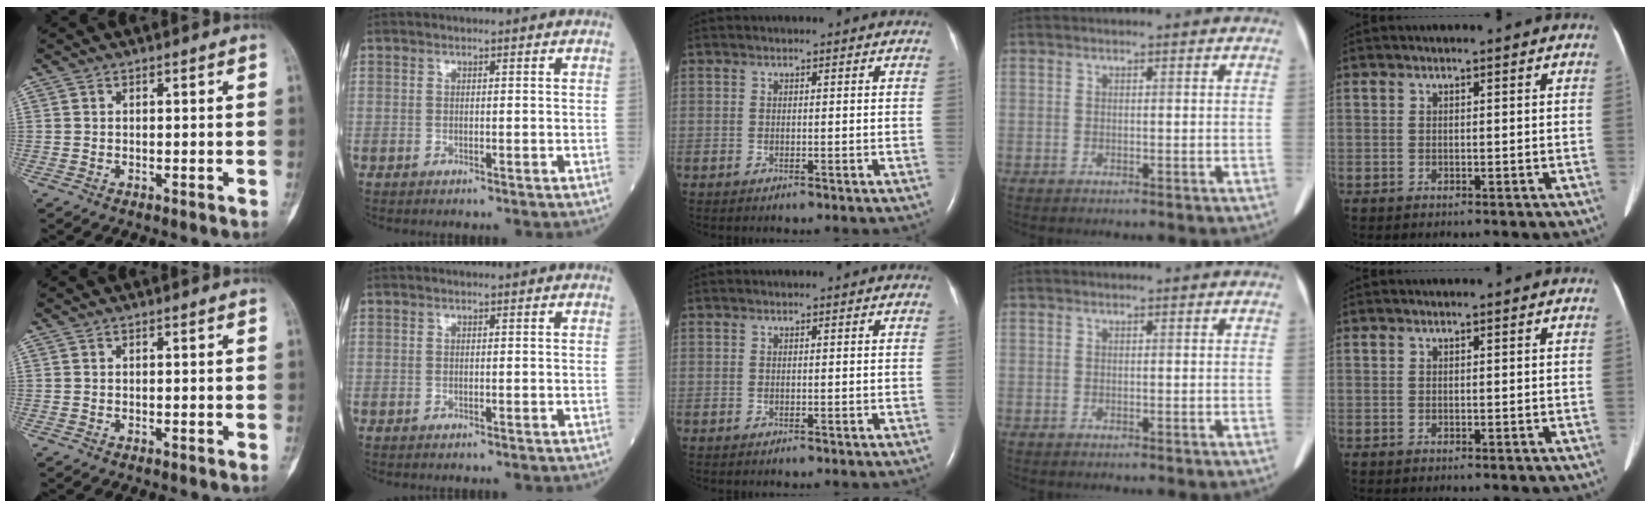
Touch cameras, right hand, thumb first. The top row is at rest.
{}